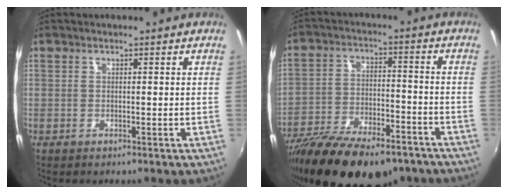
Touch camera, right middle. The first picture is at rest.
{"total": 23.1, "force": [-17.3, 8.3, 12.8], "torque": [-0.247, -0.042, -0.269]}